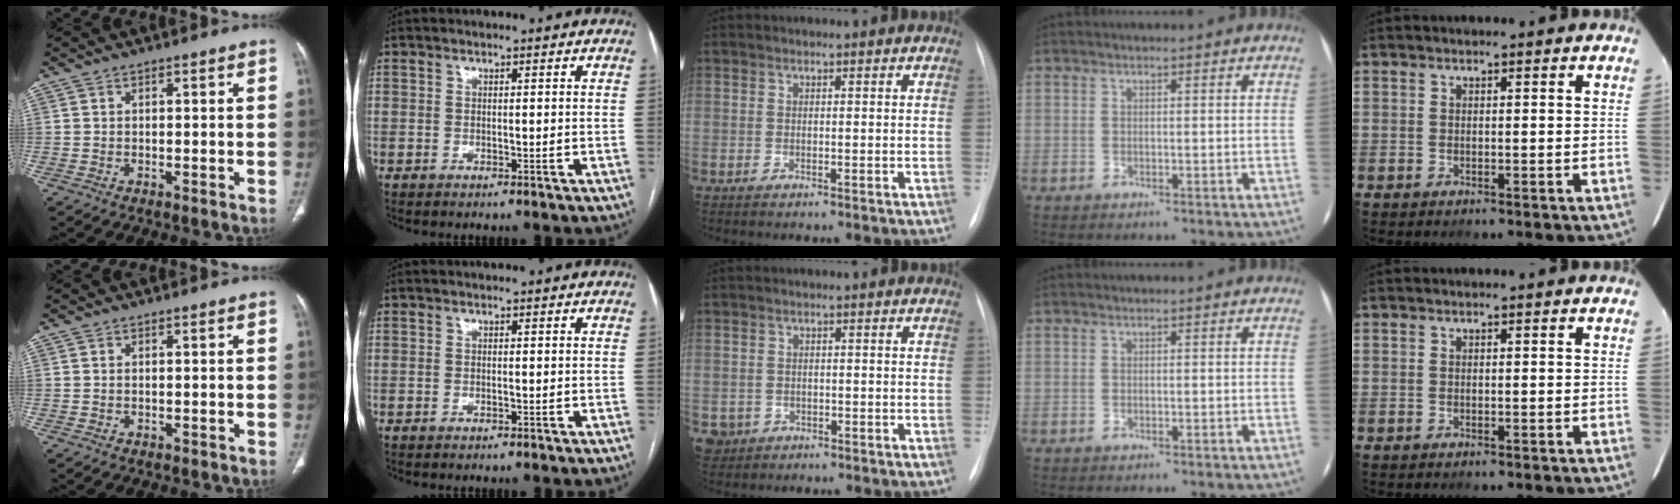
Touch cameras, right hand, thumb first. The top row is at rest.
{"middle": {"total": 3.5, "force": [-1.6, 3.1, 0.2], "torque": [-0.002, 0.007, -0.024]}}